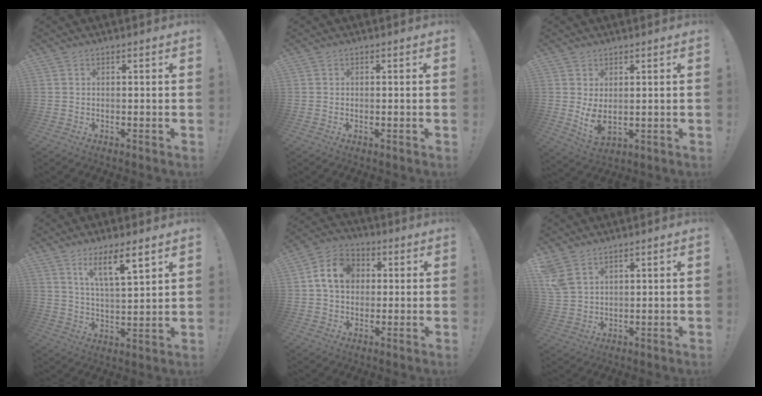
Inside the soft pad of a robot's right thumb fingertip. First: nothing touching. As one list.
[{"total": 0.0}, {"total": 5.9, "force": [1.4, 3.2, 4.7], "torque": [-0.083, -0.023, 0.028]}, {"total": 10.7, "force": [6.7, 1.8, 8.2], "torque": [-0.138, -0.034, 0.111]}, {"total": 11.1, "force": [2.3, 8.8, 6.4], "torque": [-0.102, 0.015, 0.049]}, {"total": 6.1, "force": [4.0, 3.4, 3.1], "torque": [-0.068, -0.015, 0.080]}]